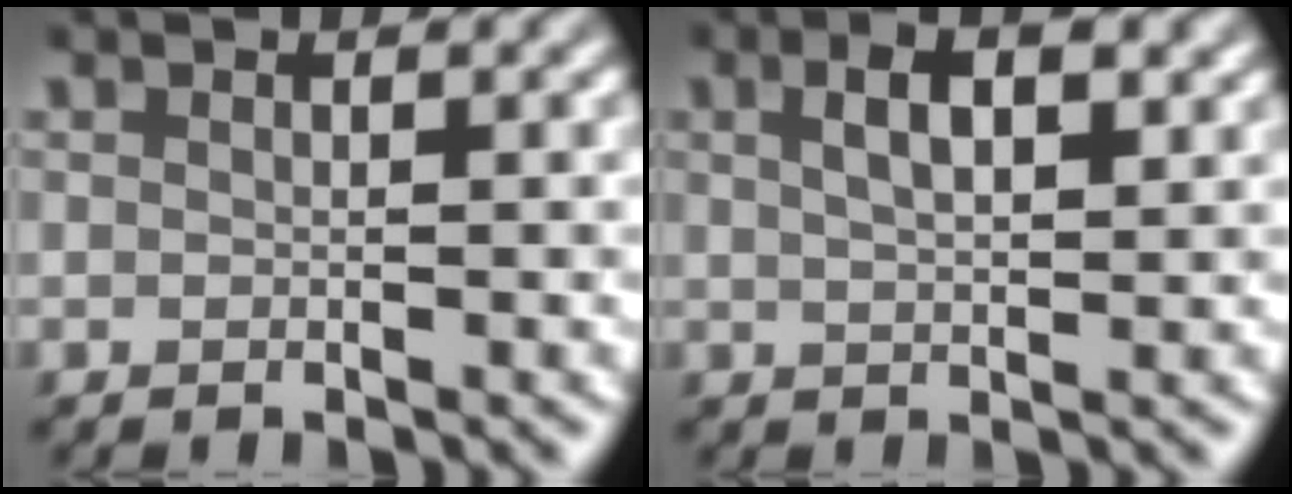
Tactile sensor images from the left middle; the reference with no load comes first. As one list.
[{"total": 3.9, "force": [1.7, 1.4, 3.2], "torque": [-0.057, 0.010, 0.025]}]